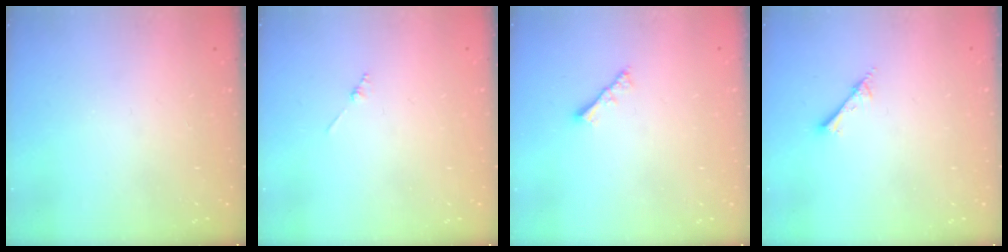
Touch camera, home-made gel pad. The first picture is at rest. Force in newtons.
{"total": 0.8, "press": 0.8, "slide": 0.2}
{"total": 2.5, "press": 2.4, "slide": 0.5}
{"total": 2.2, "press": 2.2, "slide": 0.3}